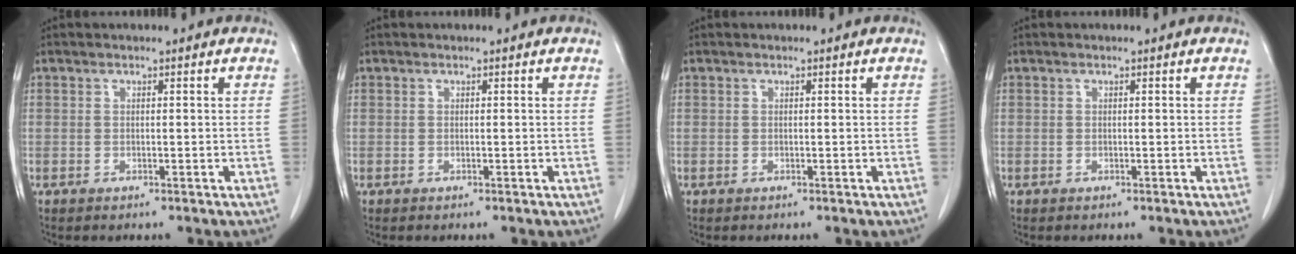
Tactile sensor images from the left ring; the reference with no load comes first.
{"total": 0.0}
{"total": 0.0}
{"total": 0.0}